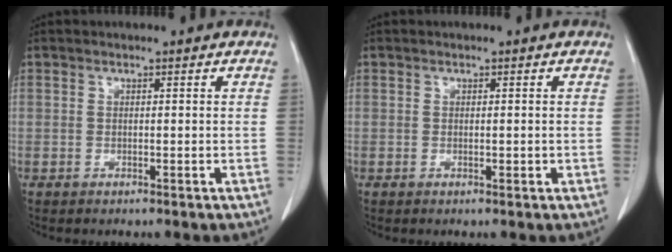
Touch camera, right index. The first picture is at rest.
{"total": 0.8, "force": [-0.1, 0.2, 0.7], "torque": [-0.010, -0.002, 0.002]}